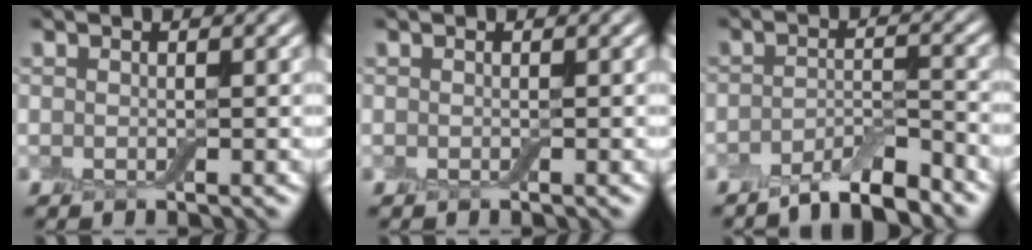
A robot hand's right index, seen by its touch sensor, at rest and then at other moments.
{"total": 0.0}
{"total": 4.3, "force": [-3.5, 0.8, 2.3], "torque": [-0.037, 0.004, -0.063]}